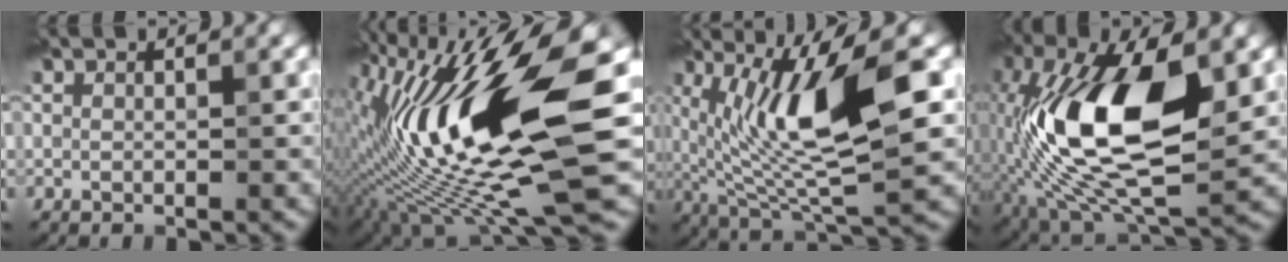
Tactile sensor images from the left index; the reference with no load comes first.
{"total": 16.0, "force": [0.0, 4.9, 15.3], "torque": [-0.278, 0.006, -0.001]}
{"total": 10.7, "force": [1.9, 2.8, 10.1], "torque": [-0.177, -0.009, 0.041]}
{"total": 13.1, "force": [0.0, 6.1, 11.6], "torque": [-0.224, 0.003, -0.008]}